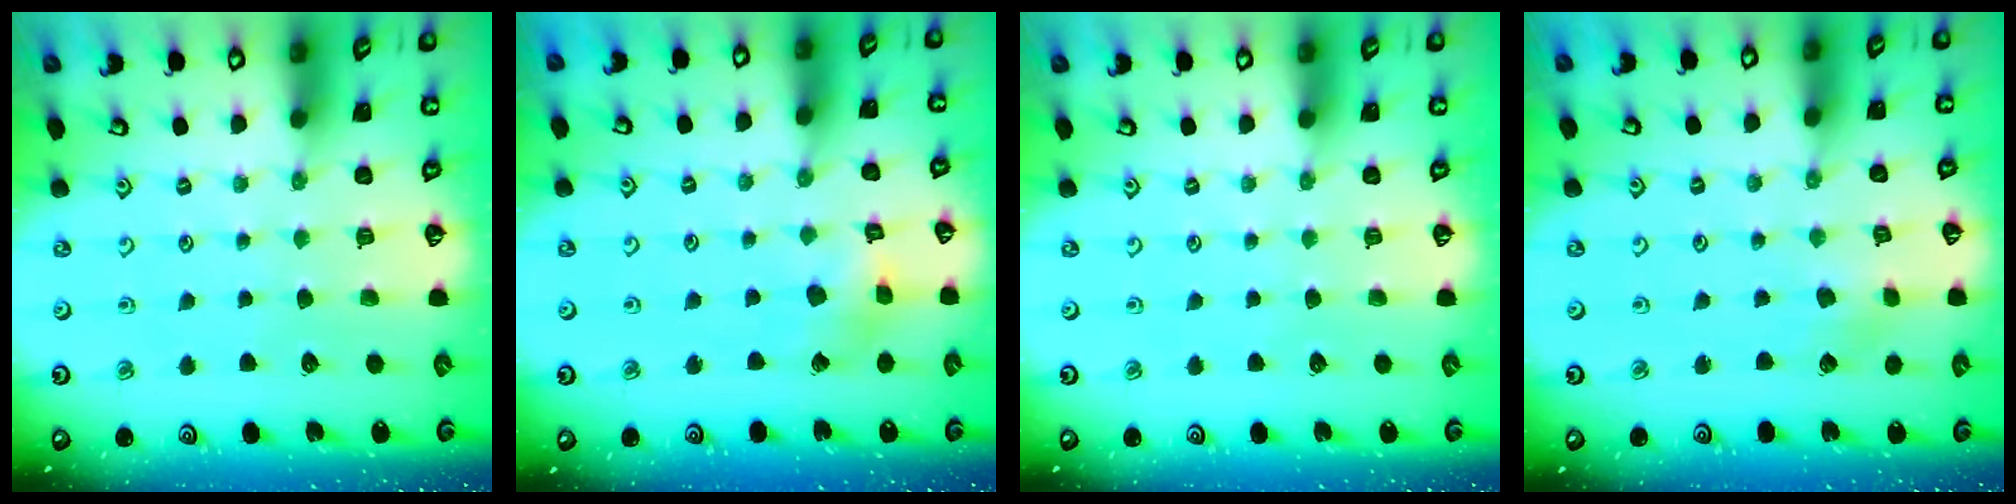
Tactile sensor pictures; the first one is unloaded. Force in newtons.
{"total": 4.9, "press": 4.9, "slide": 0.7}
{"total": 0.0}
{"total": 1.9, "press": 1.9, "slide": 0.3}